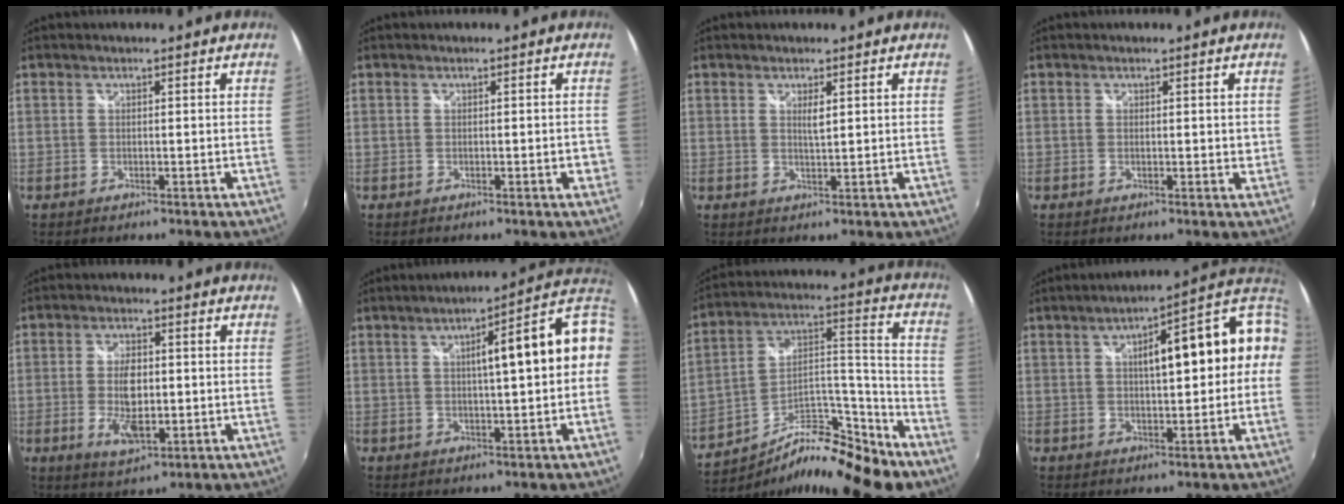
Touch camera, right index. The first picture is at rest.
{"total": 1.5, "force": [-0.5, 0.6, 1.3], "torque": [-0.014, 0.004, -0.005]}
{"total": 1.7, "force": [0.7, 0.2, 1.6], "torque": [-0.025, -0.001, 0.011]}
{"total": 1.1, "force": [0.4, 0.8, 0.6], "torque": [-0.008, 0.000, 0.007]}
{"total": 7.7, "force": [-1.3, 3.7, 6.7], "torque": [-0.131, -0.007, -0.022]}
{"total": 12.3, "force": [1.3, 1.5, 12.1], "torque": [-0.143, 0.030, 0.027]}
{"total": 19.3, "force": [-12.7, 4.8, 13.7], "torque": [-0.224, 0.009, -0.217]}
{"total": 13.4, "force": [0.8, 4.0, 12.8], "torque": [-0.162, 0.033, 0.022]}